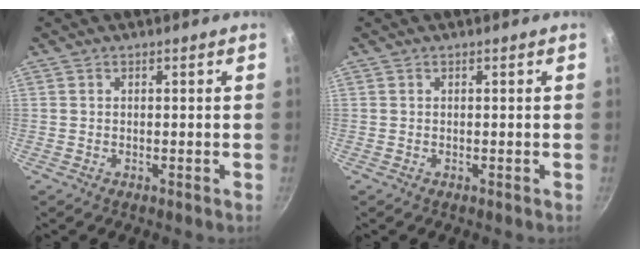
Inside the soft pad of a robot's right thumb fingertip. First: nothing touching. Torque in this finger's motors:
{"motor_torque": [0.04, 0.06, -0.01, 0.00, 0.00]}